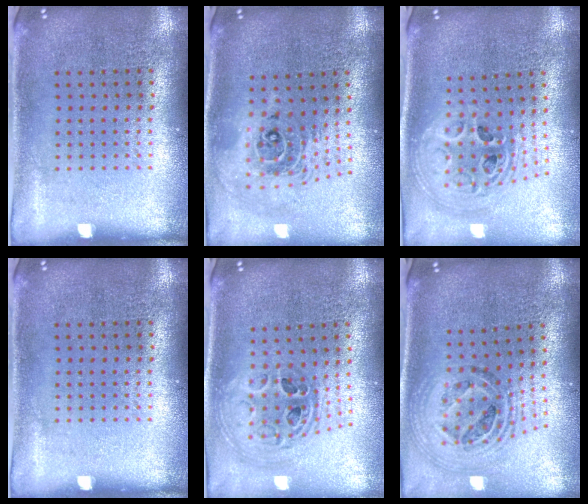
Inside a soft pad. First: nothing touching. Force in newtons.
{"total": 2.1, "press": 1.7, "slide": 1.4}
{"total": 2.3, "press": 1.8, "slide": 1.6}
{"total": 0.0}
{"total": 1.2, "press": 1.1, "slide": 0.5}
{"total": 1.7, "press": 1.5, "slide": 0.8}